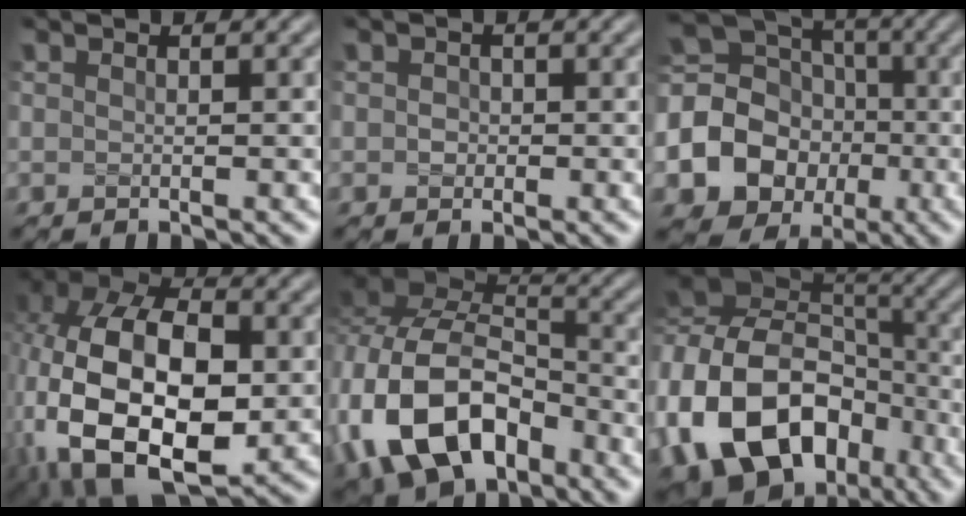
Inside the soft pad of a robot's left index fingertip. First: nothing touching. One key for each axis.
{"total": 1.0, "fx": 0.0, "fy": 1.0, "fz": 0.3, "tx": 0.008, "ty": -0.002, "tz": -0.006}
{"total": 15.8, "fx": -3.1, "fy": 14.2, "fz": 6.4, "tx": -0.177, "ty": -0.008, "tz": -0.068}
{"total": 17.3, "fx": -2.4, "fy": 11.3, "fz": 12.9, "tx": -0.235, "ty": -0.019, "tz": -0.028}
{"total": 12.7, "fx": -5.0, "fy": 7.9, "fz": 8.6, "tx": -0.187, "ty": -0.007, "tz": -0.097}
{"total": 16.9, "fx": -5.3, "fy": 12.4, "fz": 10.1, "tx": -0.207, "ty": -0.013, "tz": -0.093}